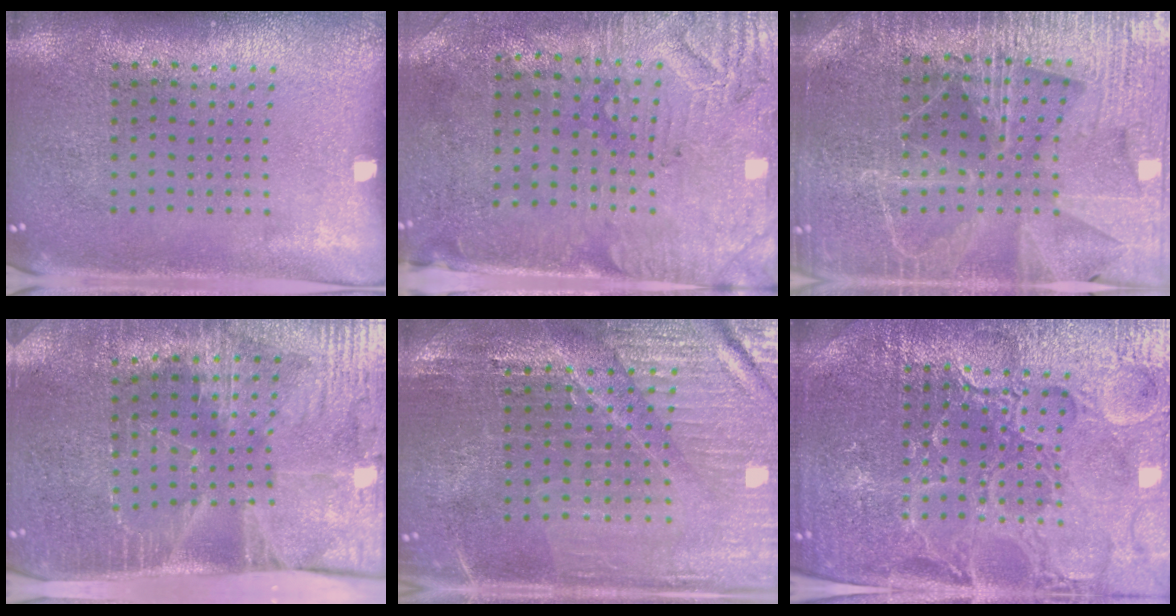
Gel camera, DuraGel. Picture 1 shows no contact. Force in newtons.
{"total": 3.1, "press": 2.6, "slide": 1.6}
{"total": 4.5, "press": 4.2, "slide": 1.8}
{"total": 4.3, "press": 3.6, "slide": 2.3}
{"total": 3.1, "press": 3.0, "slide": 0.5}
{"total": 5.2, "press": 4.8, "slide": 1.9}